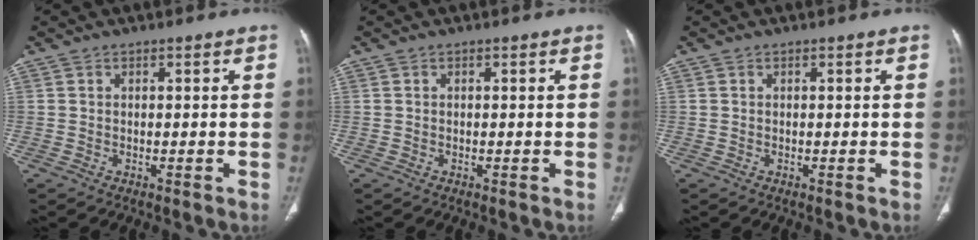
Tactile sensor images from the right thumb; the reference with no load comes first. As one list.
[{"total": 0.0}, {"total": 0.0}]